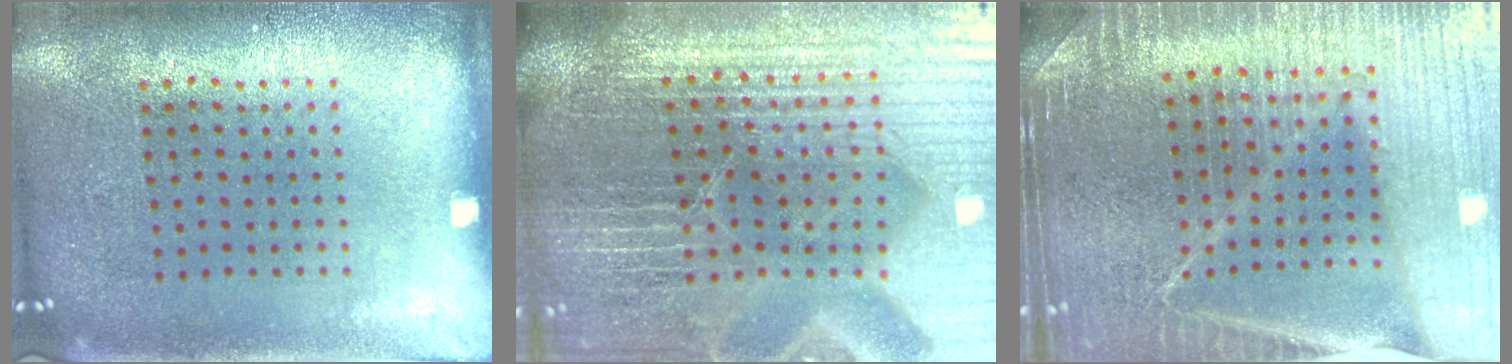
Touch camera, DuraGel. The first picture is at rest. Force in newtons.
{"total": 6.6, "press": 5.9, "slide": 2.9}
{"total": 4.7, "press": 4.4, "slide": 1.7}